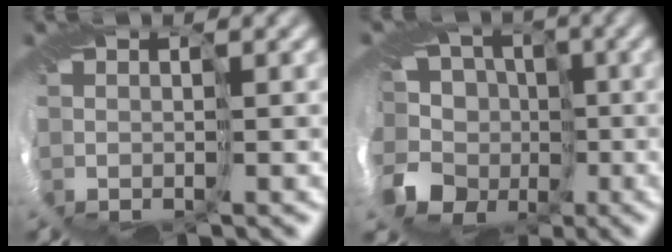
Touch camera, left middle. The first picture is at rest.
{"total": 10.5, "force": [-1.8, 9.3, 4.4], "torque": [-0.112, 0.018, -0.064]}